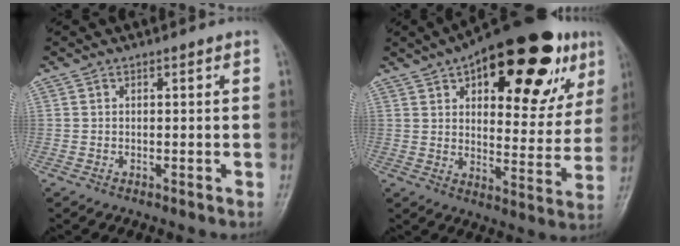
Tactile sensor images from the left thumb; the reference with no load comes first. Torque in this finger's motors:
{"motor_torque": [0.80, 0.74, 1.76, -1.02, 0.17]}